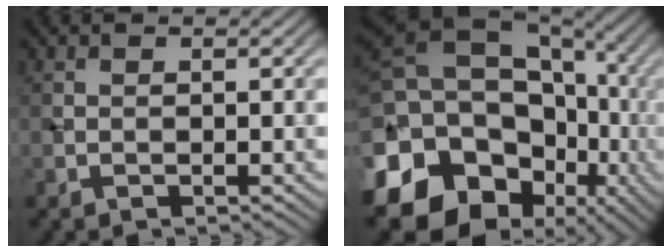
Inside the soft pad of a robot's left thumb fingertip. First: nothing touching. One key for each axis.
{"total": 22.1, "fx": -5.4, "fy": 17.5, "fz": 12.2, "tx": -0.259, "ty": -0.023, "tz": -0.105}